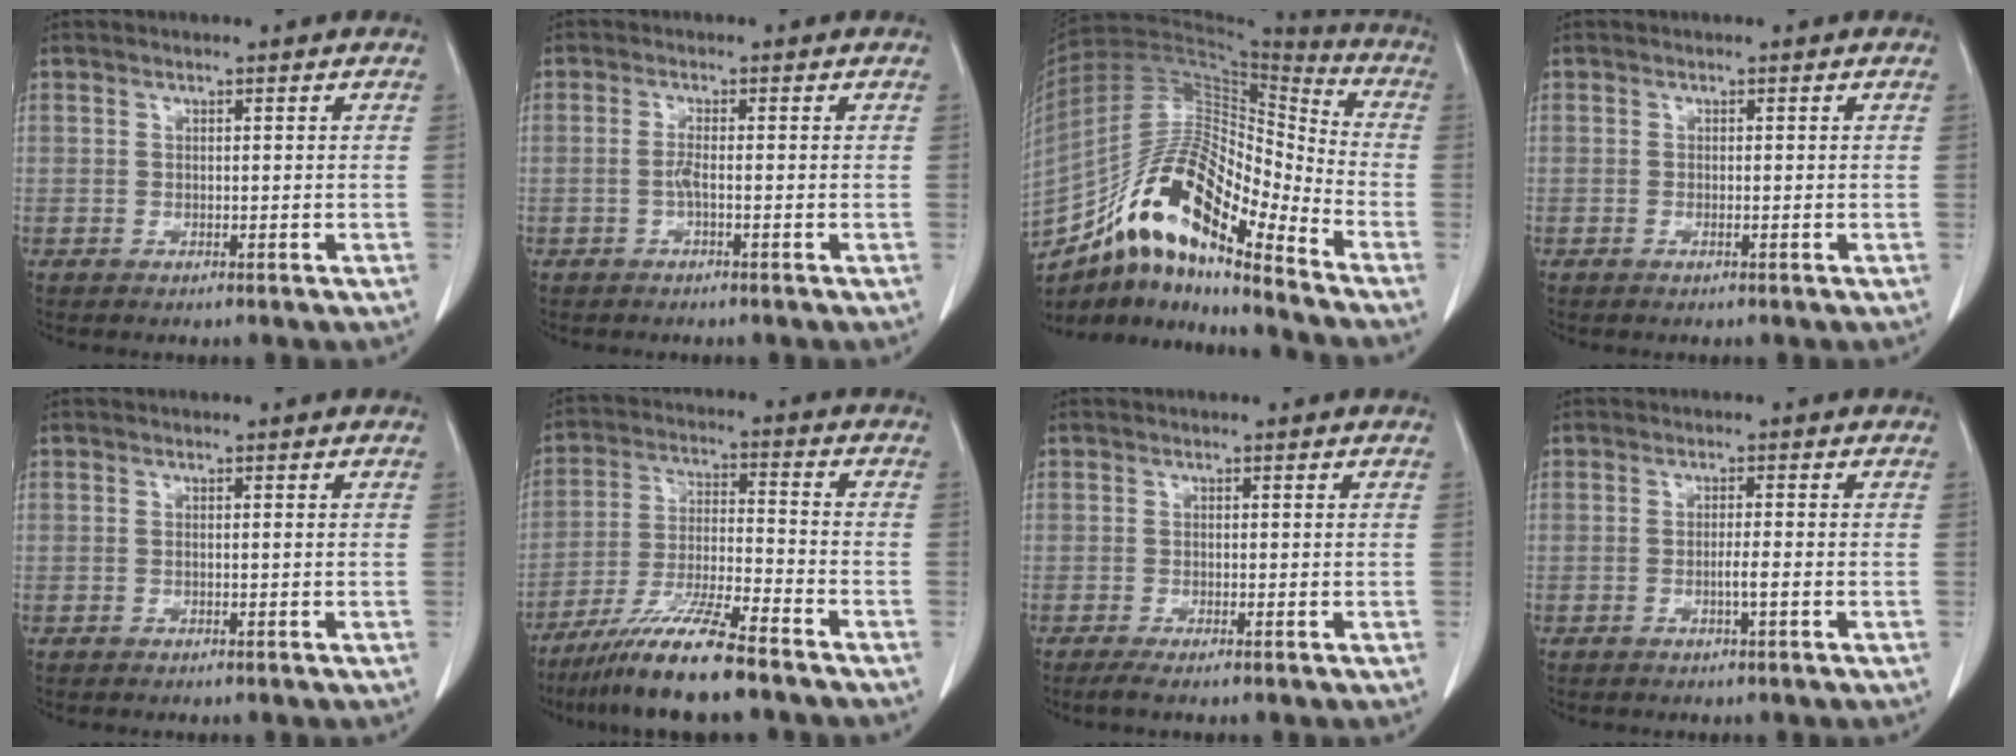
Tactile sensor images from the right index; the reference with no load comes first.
{"total": 1.4, "force": [-0.4, 0.0, 1.3], "torque": [-0.025, 0.002, -0.008]}
{"total": 18.8, "force": [-12.2, 4.5, 13.6], "torque": [-0.261, 0.022, -0.214]}
{"total": 0.0}
{"total": 0.0}
{"total": 11.8, "force": [-9.1, 0.0, 7.6], "torque": [-0.145, -0.028, -0.167]}
{"total": 1.8, "force": [-1.3, -0.2, 1.1], "torque": [-0.023, -0.004, -0.025]}
{"total": 1.6, "force": [-0.5, -0.3, 1.5], "torque": [-0.025, 0.001, -0.008]}